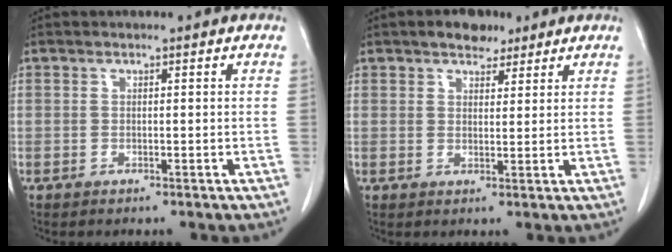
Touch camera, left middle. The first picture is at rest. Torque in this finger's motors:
{"motor_torque": [0.24, -0.21, 0.00, 0.02]}